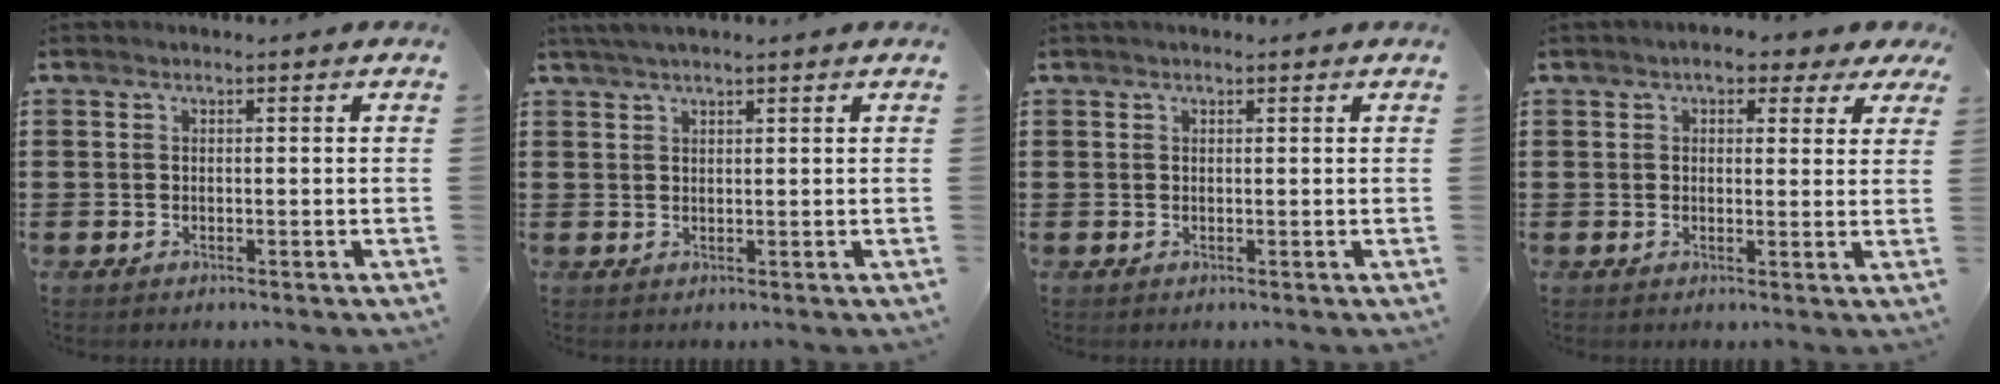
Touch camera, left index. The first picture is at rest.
{"total": 2.0, "force": [1.6, 0.2, 1.1], "torque": [-0.023, 0.002, 0.031]}
{"total": 0.6, "force": [0.4, 0.3, 0.3], "torque": [-0.006, 0.003, 0.008]}
{"total": 3.8, "force": [2.7, 1.5, 2.2], "torque": [-0.044, 0.003, 0.045]}